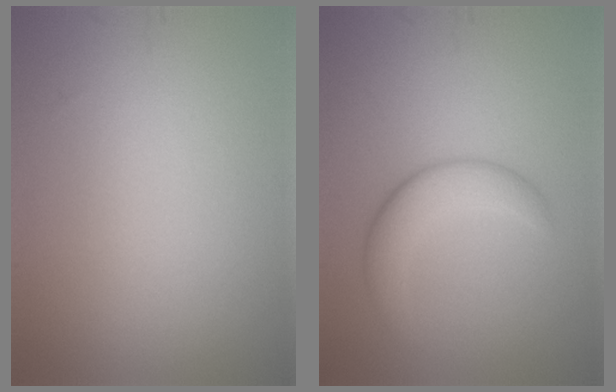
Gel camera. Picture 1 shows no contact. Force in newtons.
{"total": 3.6, "press": 3.6, "slide": 0.1}